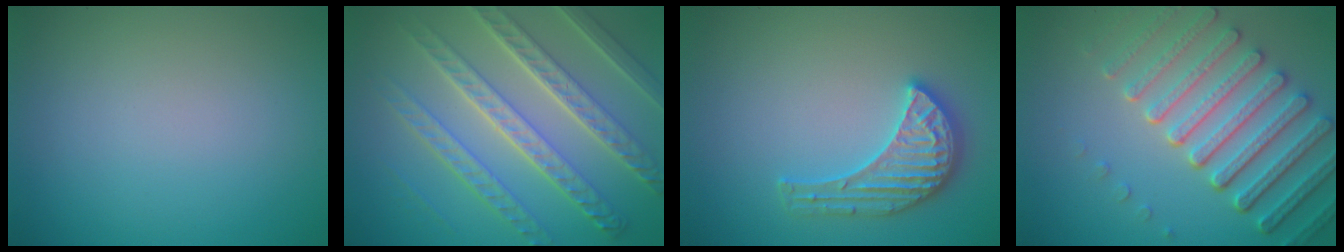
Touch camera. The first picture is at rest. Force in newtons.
{"total": 8.2, "press": 6.4, "slide": 5.1}
{"total": 3.7, "press": 3.7, "slide": 0.3}
{"total": 7.2, "press": 5.6, "slide": 4.6}